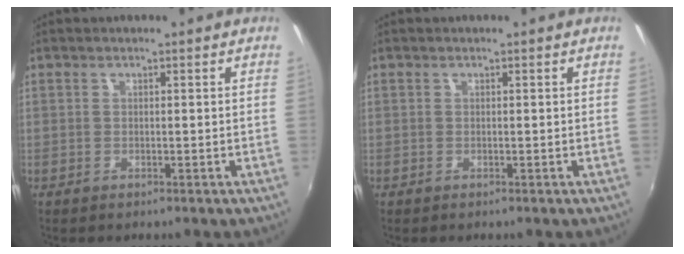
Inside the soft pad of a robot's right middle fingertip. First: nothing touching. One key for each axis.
{"total": 0.0}